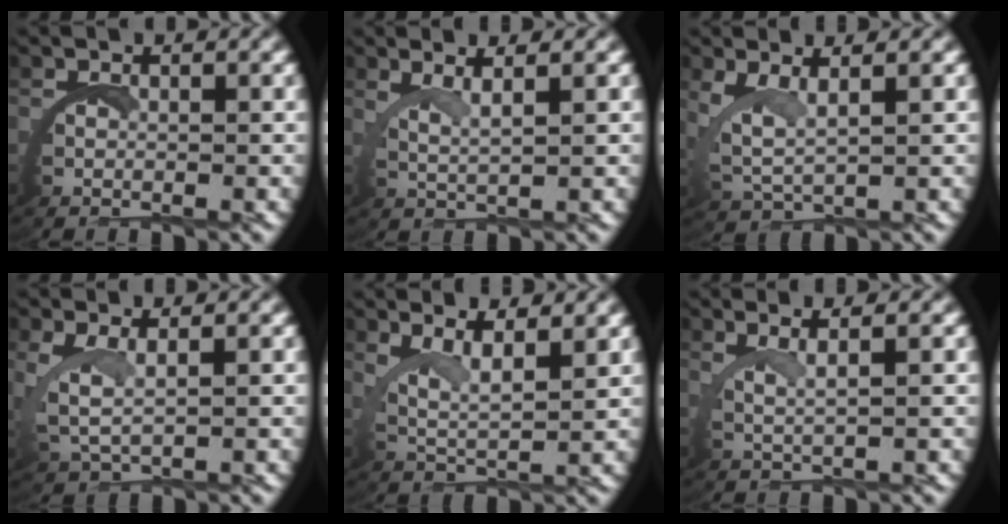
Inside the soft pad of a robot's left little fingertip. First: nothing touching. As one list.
[{"total": 2.8, "force": [2.2, -0.4, 1.7], "torque": [-0.043, -0.001, 0.044]}, {"total": 3.7, "force": [2.0, 1.7, 2.5], "torque": [-0.080, -0.006, 0.043]}, {"total": 2.9, "force": [1.4, 1.3, 2.2], "torque": [-0.071, -0.008, 0.037]}, {"total": 4.3, "force": [2.9, 1.3, 2.9], "torque": [-0.065, -0.008, 0.048]}, {"total": 2.7, "force": [1.9, -0.6, 1.8], "torque": [-0.042, 0.003, 0.038]}]